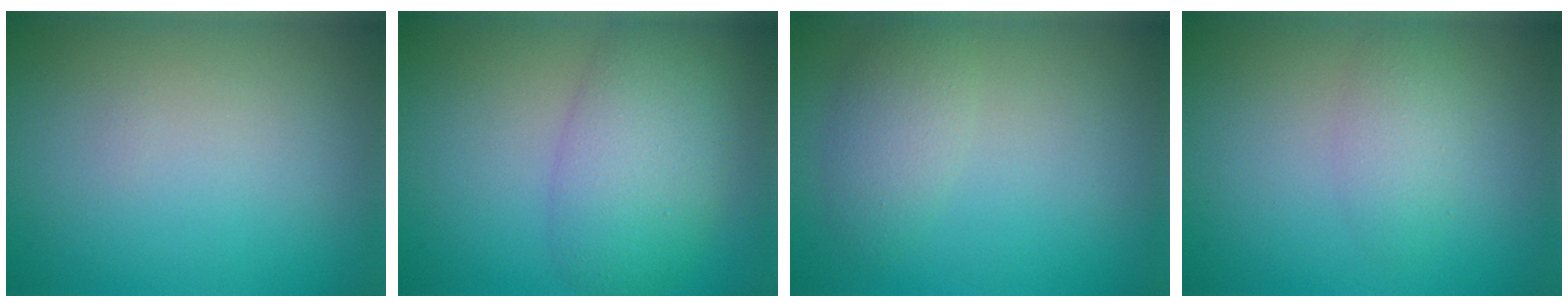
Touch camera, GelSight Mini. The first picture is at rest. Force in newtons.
{"total": 6.3, "press": 6.3, "slide": 0.2}
{"total": 2.6, "press": 2.6, "slide": 0.1}
{"total": 2.2, "press": 2.2, "slide": 0.0}